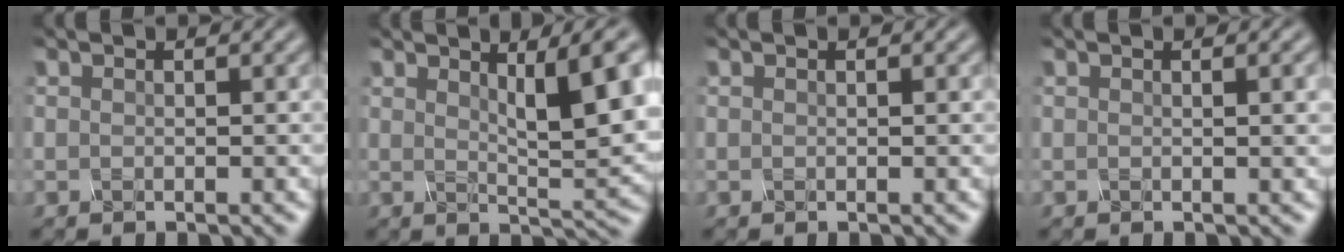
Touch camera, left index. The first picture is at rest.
{"total": 8.1, "force": [3.0, 2.1, 7.2], "torque": [-0.091, 0.000, 0.052]}
{"total": 0.0}
{"total": 2.0, "force": [0.4, 0.7, 1.9], "torque": [-0.015, 0.005, 0.002]}